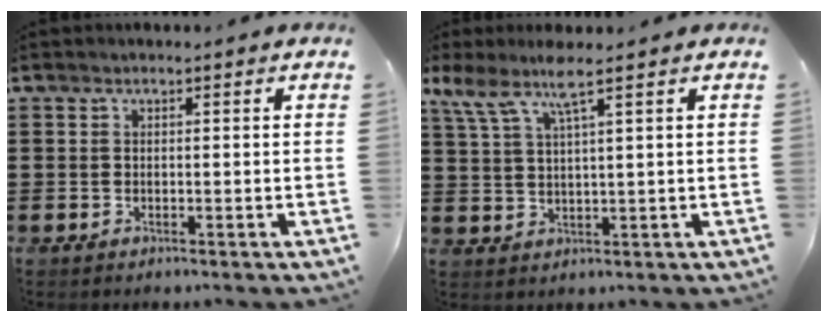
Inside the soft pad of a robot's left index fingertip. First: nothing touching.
{"total": 5.9, "force": [3.5, 0.6, 4.7], "torque": [-0.114, -0.004, 0.056]}